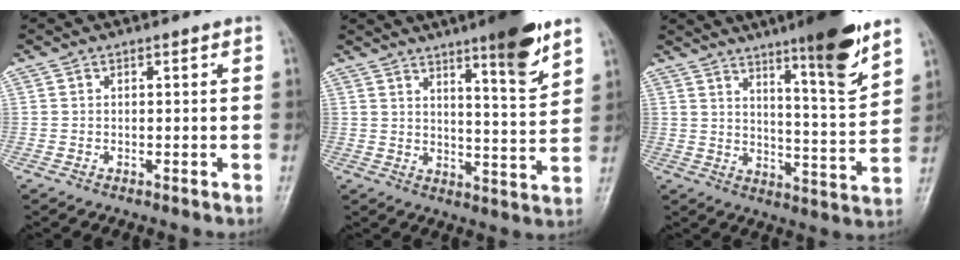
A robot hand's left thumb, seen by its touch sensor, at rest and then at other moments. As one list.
[{"total": 11.7, "force": [7.4, 1.6, 8.8], "torque": [-0.115, -0.049, 0.108]}, {"total": 14.6, "force": [9.5, 1.5, 11.0], "torque": [-0.151, -0.062, 0.146]}]